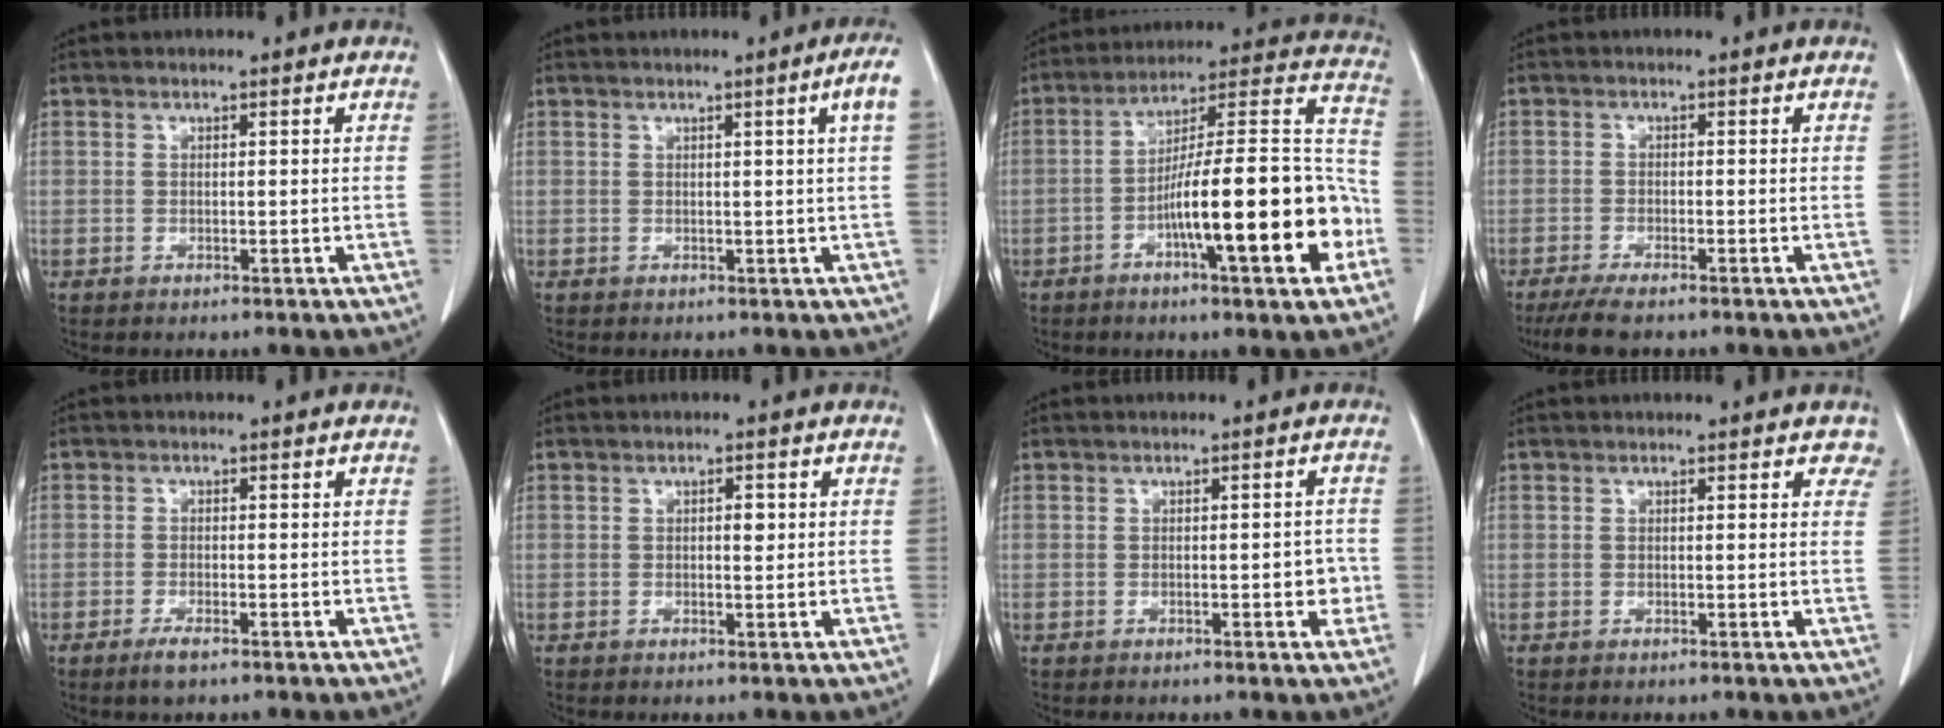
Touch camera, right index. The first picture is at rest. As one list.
[{"total": 3.3, "force": [0.8, -0.9, 3.0], "torque": [-0.042, -0.001, 0.010]}, {"total": 20.8, "force": [-6.7, 2.4, 19.5], "torque": [-0.258, 0.018, -0.099]}, {"total": 5.3, "force": [-4.2, 0.7, 3.2], "torque": [-0.054, -0.012, -0.070]}, {"total": 2.3, "force": [-1.6, 0.4, 1.6], "torque": [-0.034, -0.003, -0.030]}, {"total": 1.5, "force": [0.4, 0.5, 1.3], "torque": [-0.017, 0.003, 0.009]}, {"total": 2.6, "force": [-0.5, 1.0, 2.3], "torque": [-0.021, 0.004, -0.003]}, {"total": 2.3, "force": [1.9, 1.1, 0.6], "torque": [0.011, -0.003, 0.000]}]